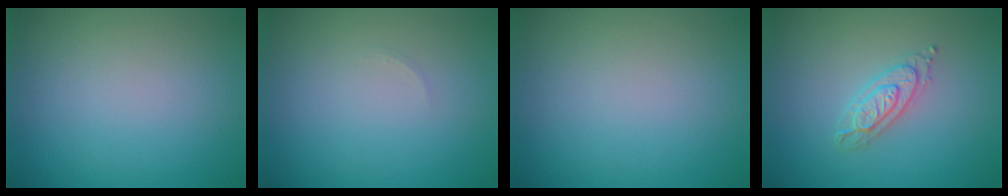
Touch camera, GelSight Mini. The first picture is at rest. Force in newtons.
{"total": 0.6, "press": 0.6, "slide": 0.1}
{"total": 0.0}
{"total": 2.2, "press": 2.1, "slide": 0.4}